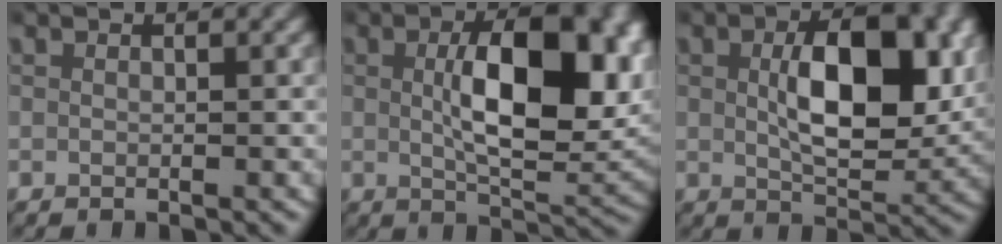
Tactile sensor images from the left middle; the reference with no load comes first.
{"total": 10.4, "force": [1.7, 4.2, 9.4], "torque": [-0.131, -0.003, 0.024]}
{"total": 8.4, "force": [1.6, 4.0, 7.3], "torque": [-0.115, -0.007, 0.027]}